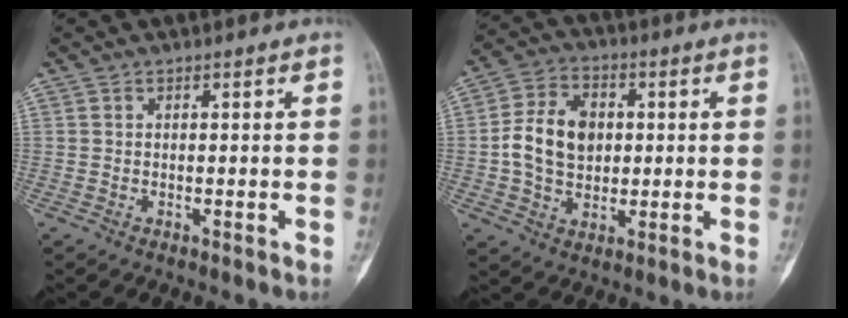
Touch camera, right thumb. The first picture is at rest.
{"total": 11.7, "force": [0.5, 8.6, 7.9], "torque": [-0.121, 0.011, 0.006]}